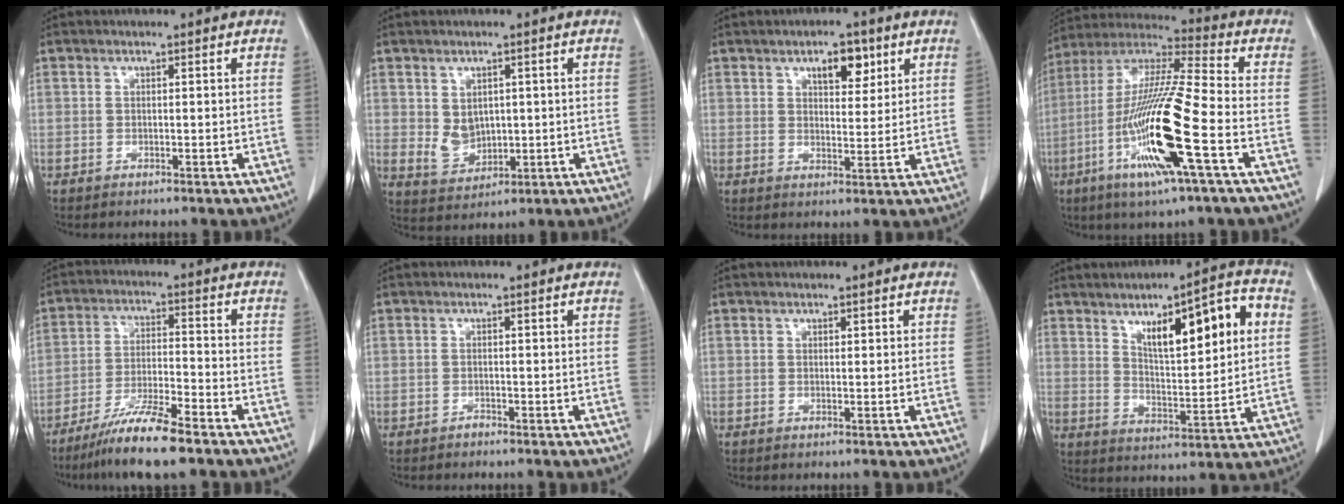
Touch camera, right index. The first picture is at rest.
{"total": 4.6, "force": [0.6, 3.6, 2.8], "torque": [-0.052, 0.000, 0.030]}
{"total": 5.4, "force": [3.0, 2.4, 3.8], "torque": [-0.057, 0.002, 0.046]}
{"total": 18.7, "force": [-6.1, 0.5, 17.6], "torque": [-0.363, -0.020, -0.120]}
{"total": 9.5, "force": [-7.2, 0.5, 6.2], "torque": [-0.116, -0.025, -0.132]}
{"total": 0.6, "force": [-0.5, 0.3, 0.0], "torque": [0.001, 0.000, -0.011]}
{"total": 0.6, "force": [0.4, 0.3, 0.4], "torque": [-0.001, 0.000, 0.004]}
{"total": 14.1, "force": [5.2, 3.0, 12.7], "torque": [-0.192, 0.017, 0.085]}